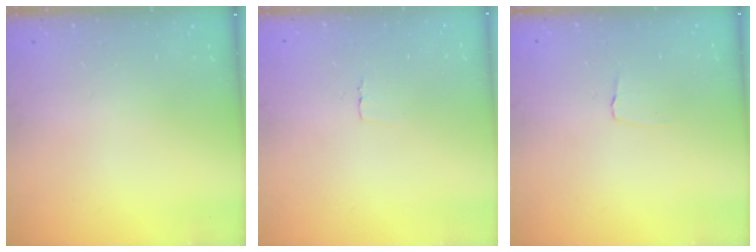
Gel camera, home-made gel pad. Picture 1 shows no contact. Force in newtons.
{"total": 2.6, "press": 2.6, "slide": 0.1}
{"total": 2.9, "press": 2.8, "slide": 0.3}